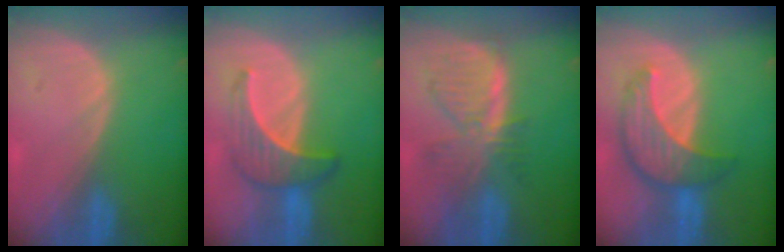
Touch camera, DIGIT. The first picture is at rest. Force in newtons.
{"total": 6.5, "press": 6.3, "slide": 1.7}
{"total": 7.7, "press": 6.9, "slide": 3.3}
{"total": 8.1, "press": 7.5, "slide": 3.1}